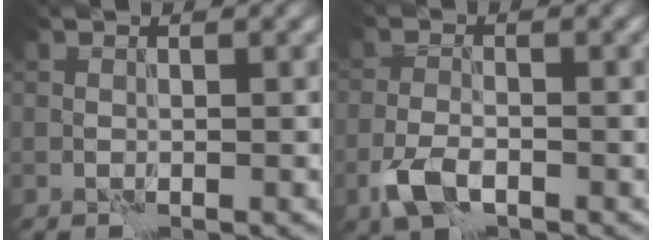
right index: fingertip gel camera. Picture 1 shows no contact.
{"total": 3.1, "force": [-1.8, 1.4, 2.1], "torque": [-0.043, -0.005, -0.039]}